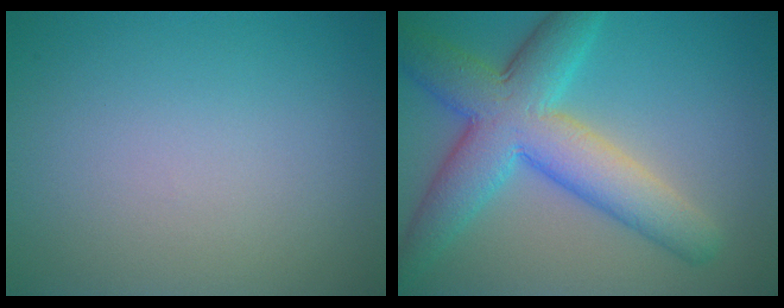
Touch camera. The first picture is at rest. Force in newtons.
{"total": 8.7, "press": 8.7, "slide": 0.3}